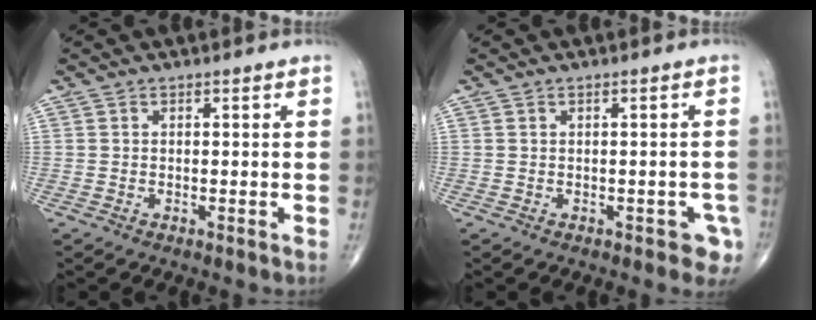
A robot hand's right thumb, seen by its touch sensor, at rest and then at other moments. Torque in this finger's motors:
{"motor_torque": [-0.13, -0.02, -0.05, -0.05, 0.06]}